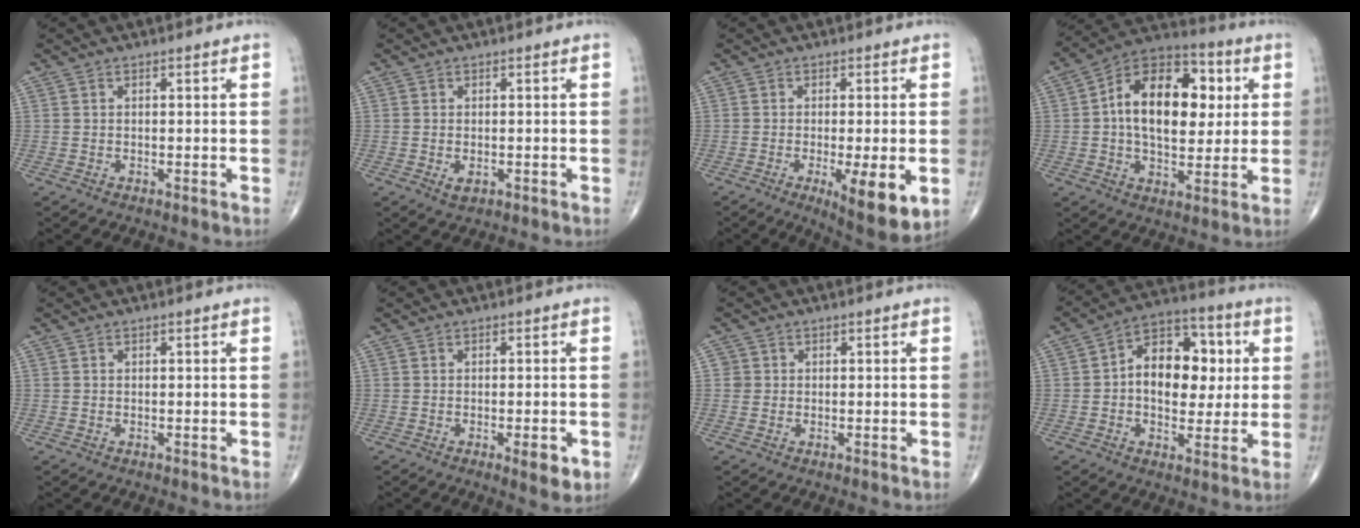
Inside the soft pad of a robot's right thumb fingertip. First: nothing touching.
{"total": 1.9, "force": [-0.5, 1.1, 1.4], "torque": [-0.021, -0.002, -0.004]}
{"total": 10.1, "force": [-2.9, 2.6, 9.4], "torque": [-0.134, -0.022, -0.037]}
{"total": 19.1, "force": [3.0, 11.5, 14.9], "torque": [-0.202, 0.017, 0.041]}
{"total": 0.0}
{"total": 4.2, "force": [-1.5, 1.3, 3.7], "torque": [-0.043, -0.006, -0.015]}
{"total": 1.5, "force": [0.1, 1.5, 0.1], "torque": [0.009, 0.004, -0.001]}
{"total": 14.8, "force": [1.4, 9.8, 11.0], "torque": [-0.119, 0.022, 0.014]}